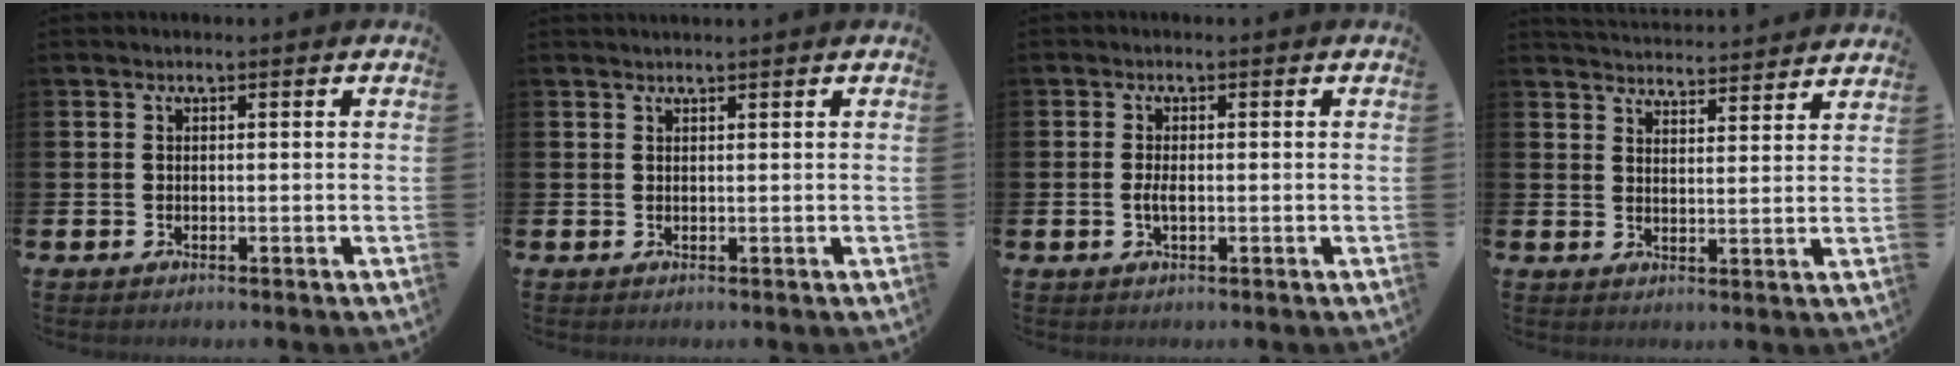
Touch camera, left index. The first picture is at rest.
{"total": 0.8, "force": [0.8, -0.1, 0.1], "torque": [0.006, -0.004, 0.014]}
{"total": 1.8, "force": [-0.2, 0.6, 1.6], "torque": [-0.025, -0.001, -0.007]}
{"total": 4.6, "force": [4.6, 0.0, -0.2], "torque": [-0.001, -0.036, 0.080]}